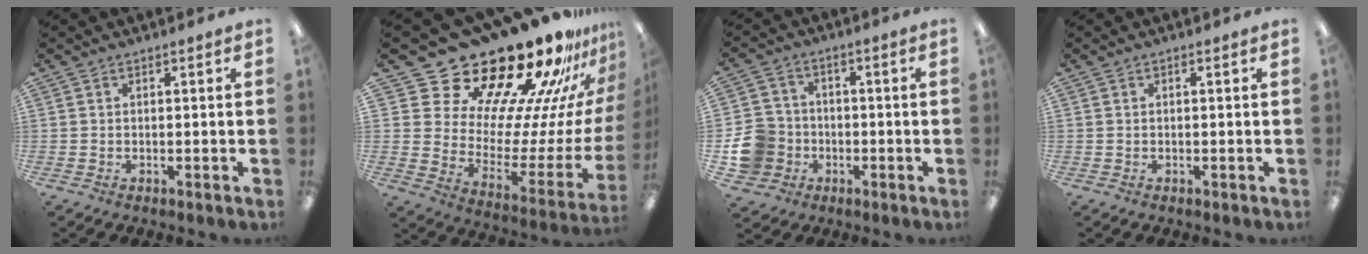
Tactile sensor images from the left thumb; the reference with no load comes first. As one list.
[{"total": 26.4, "force": [21.5, 10.6, 11.0], "torque": [-0.150, -0.186, 0.390]}, {"total": 10.9, "force": [-2.8, 9.8, 3.6], "torque": [-0.094, 0.032, -0.043]}, {"total": 0.0}]